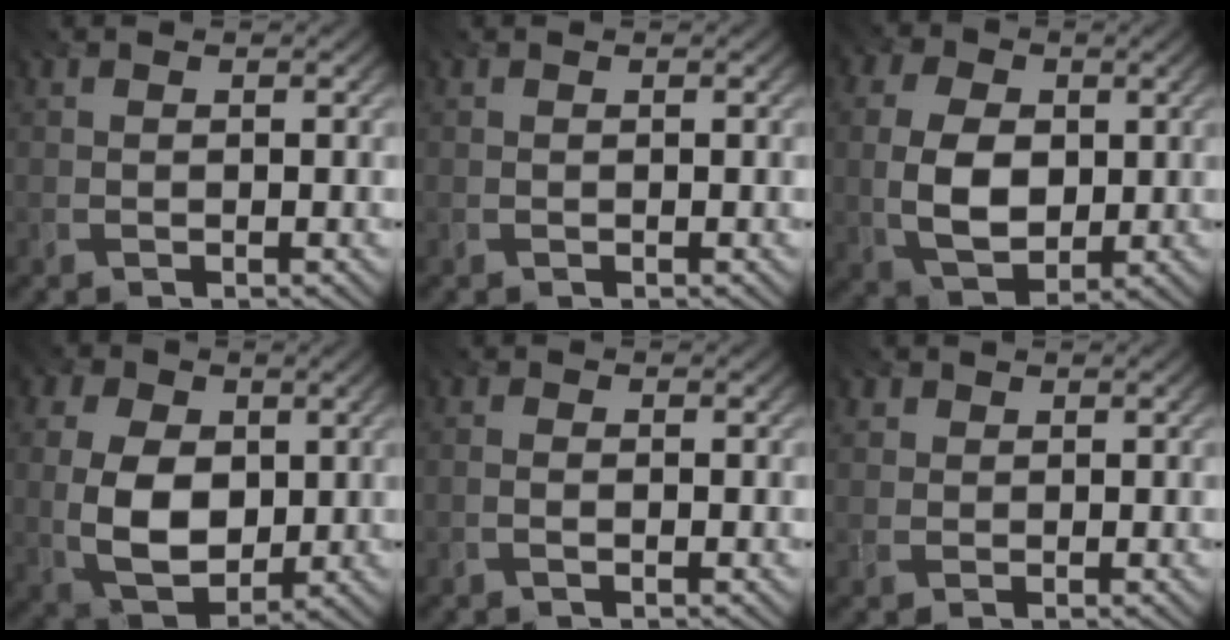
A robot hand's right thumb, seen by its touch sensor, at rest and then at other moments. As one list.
[{"total": 0.0}, {"total": 9.5, "force": [0.0, 6.5, 6.9], "torque": [-0.166, -0.001, -0.009]}, {"total": 11.5, "force": [0.3, 8.0, 8.3], "torque": [-0.192, -0.007, 0.000]}, {"total": 1.3, "force": [-0.7, 0.7, 0.9], "torque": [-0.018, 0.000, -0.021]}, {"total": 1.5, "force": [0.7, 1.3, 0.4], "torque": [-0.013, 0.001, 0.016]}]